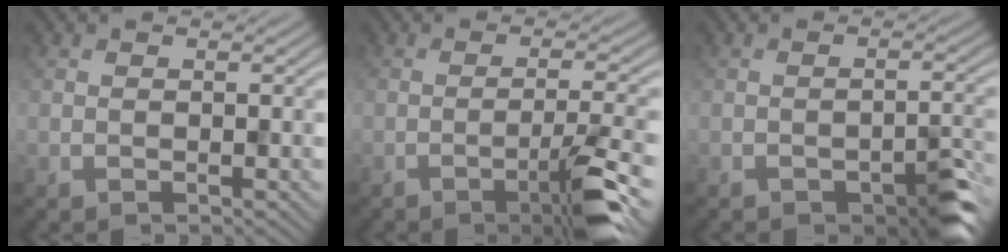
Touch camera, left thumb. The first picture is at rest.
{"total": 5.9, "force": [-2.8, 0.6, 5.2], "torque": [-0.079, 0.009, -0.056]}
{"total": 4.1, "force": [-2.6, 1.3, 2.9], "torque": [-0.036, 0.005, -0.034]}